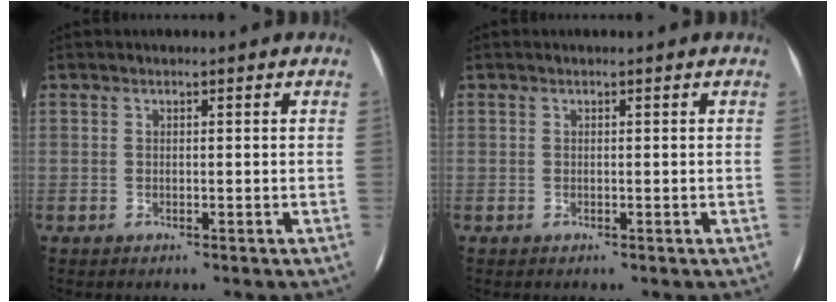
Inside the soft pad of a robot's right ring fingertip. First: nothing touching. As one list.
[{"total": 0.0}]